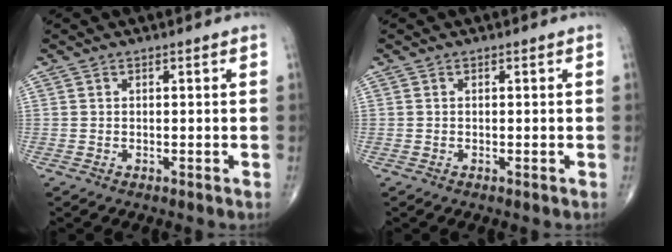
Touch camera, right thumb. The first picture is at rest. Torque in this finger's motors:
{"motor_torque": [0.66, 0.32, 0.06, -0.01, 0.02]}